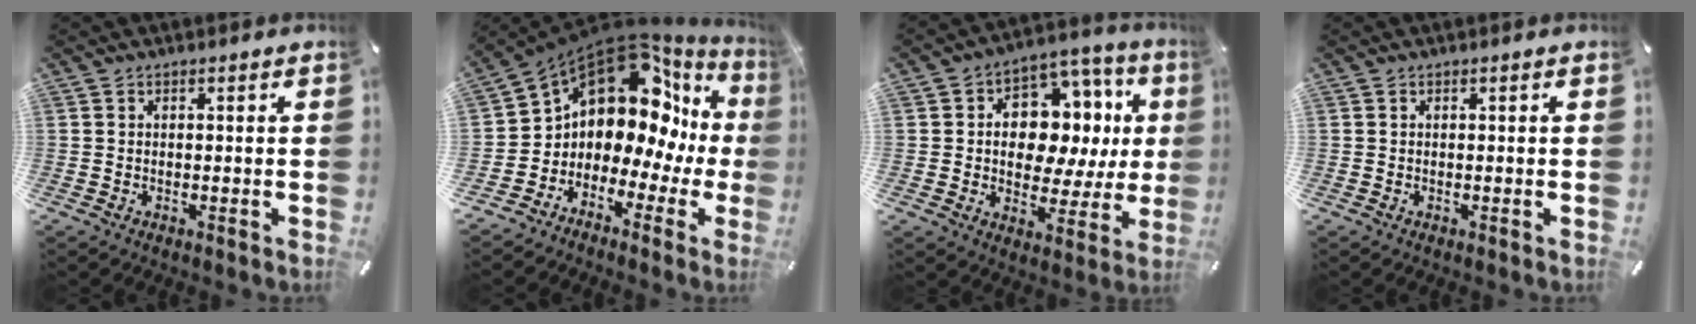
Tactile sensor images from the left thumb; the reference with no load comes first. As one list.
[{"total": 13.2, "force": [6.1, 9.2, 7.3], "torque": [-0.125, -0.071, 0.103]}, {"total": 13.6, "force": [3.2, 10.1, 8.4], "torque": [-0.116, -0.028, 0.063]}, {"total": 0.0}]